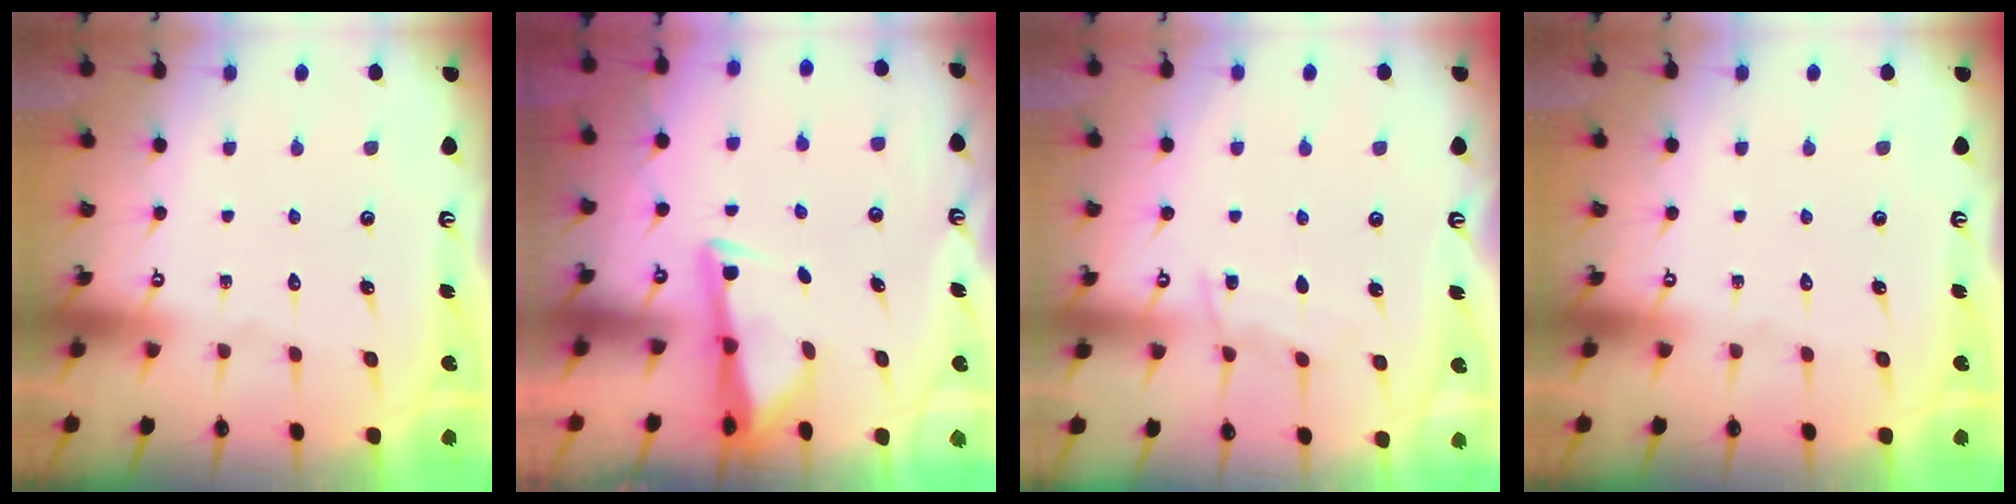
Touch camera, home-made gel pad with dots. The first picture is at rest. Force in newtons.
{"total": 3.1, "press": 3.1, "slide": 0.4}
{"total": 4.4, "press": 4.3, "slide": 0.5}
{"total": 0.0}